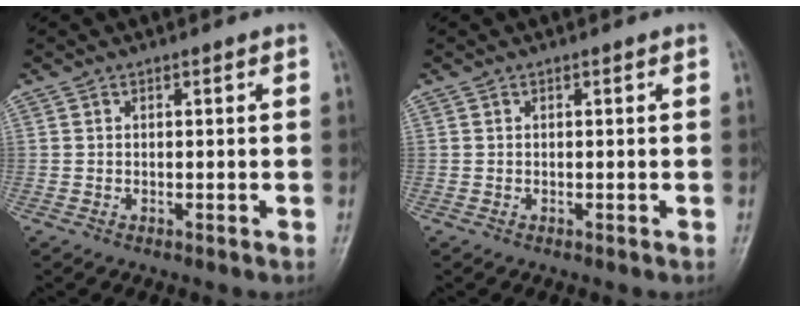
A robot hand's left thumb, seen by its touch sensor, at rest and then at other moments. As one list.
[{"total": 0.0}]